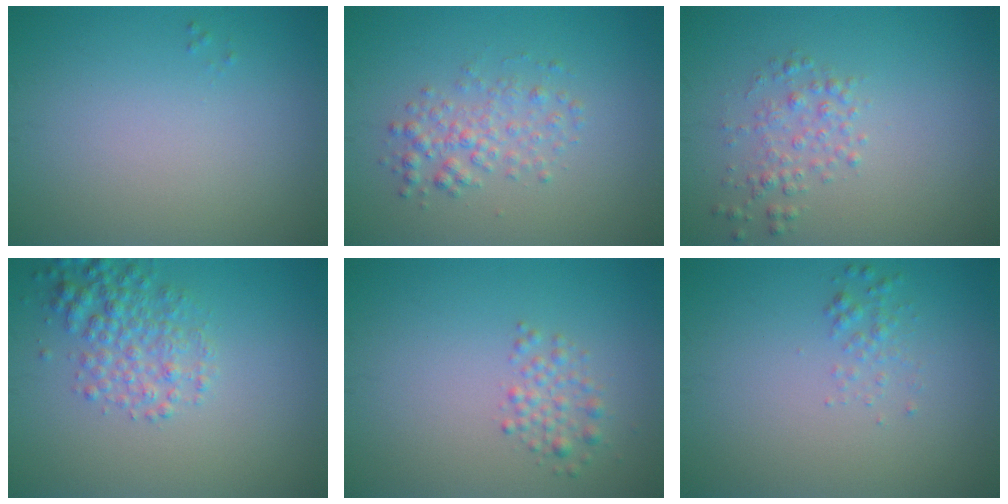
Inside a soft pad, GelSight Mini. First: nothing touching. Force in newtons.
{"total": 2.5, "press": 2.5, "slide": 0.0}
{"total": 1.9, "press": 1.9, "slide": 0.0}
{"total": 3.4, "press": 3.4, "slide": 0.1}
{"total": 1.7, "press": 1.7, "slide": 0.1}
{"total": 1.1, "press": 1.1, "slide": 0.0}